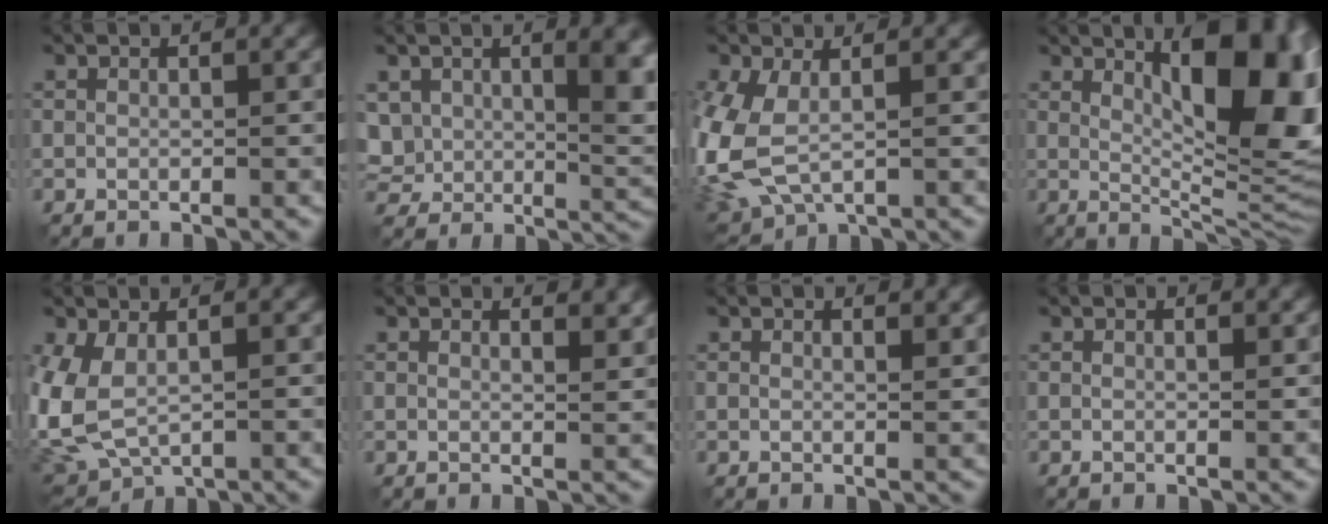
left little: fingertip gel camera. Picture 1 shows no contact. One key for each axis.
{"total": 9.6, "fx": 2.8, "fy": 6.1, "fz": 6.9, "tx": -0.140, "ty": -0.018, "tz": 0.059}
{"total": 7.6, "fx": -0.8, "fy": 4.5, "fz": 6.1, "tx": -0.170, "ty": -0.015, "tz": -0.016}
{"total": 13.5, "fx": 4.1, "fy": 4.4, "fz": 12.1, "tx": -0.148, "ty": -0.001, "tz": 0.064}
{"total": 6.0, "fx": 0.6, "fy": 3.6, "fz": 4.8, "tx": -0.127, "ty": -0.004, "tz": 0.010}
{"total": 2.7, "fx": 2.1, "fy": 0.9, "fz": 1.5, "tx": -0.010, "ty": 0.001, "tz": 0.018}
{"total": 1.5, "fx": 1.2, "fy": 0.4, "fz": 0.8, "tx": -0.010, "ty": -0.002, "tz": 0.011}
{"total": 0.8, "fx": 0.7, "fy": 0.2, "fz": 0.4, "tx": -0.009, "ty": -0.002, "tz": 0.006}